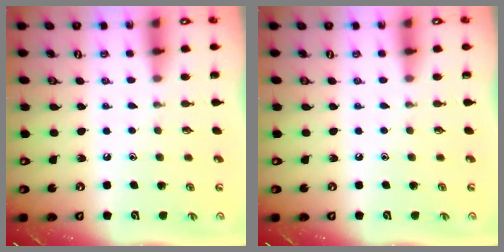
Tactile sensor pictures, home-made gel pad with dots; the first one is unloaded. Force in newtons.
{"total": 0.0}